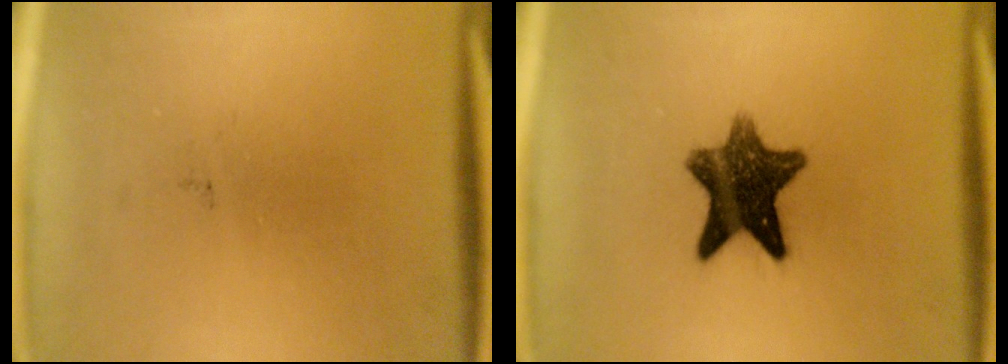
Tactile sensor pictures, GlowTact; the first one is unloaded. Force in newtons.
{"total": 10.7}